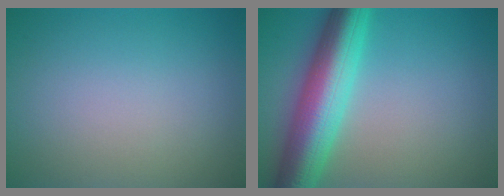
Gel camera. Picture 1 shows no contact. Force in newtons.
{"total": 9.0, "press": 9.0, "slide": 0.3}